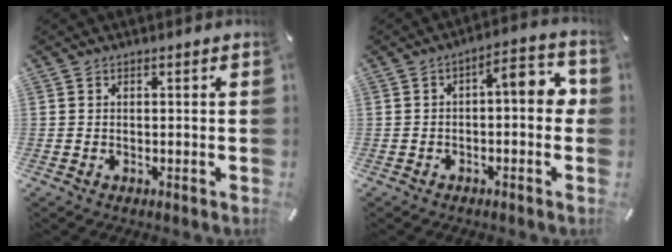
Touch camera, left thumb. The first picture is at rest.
{"total": 8.3, "force": [-0.1, 3.5, 7.6], "torque": [-0.105, 0.004, -0.008]}